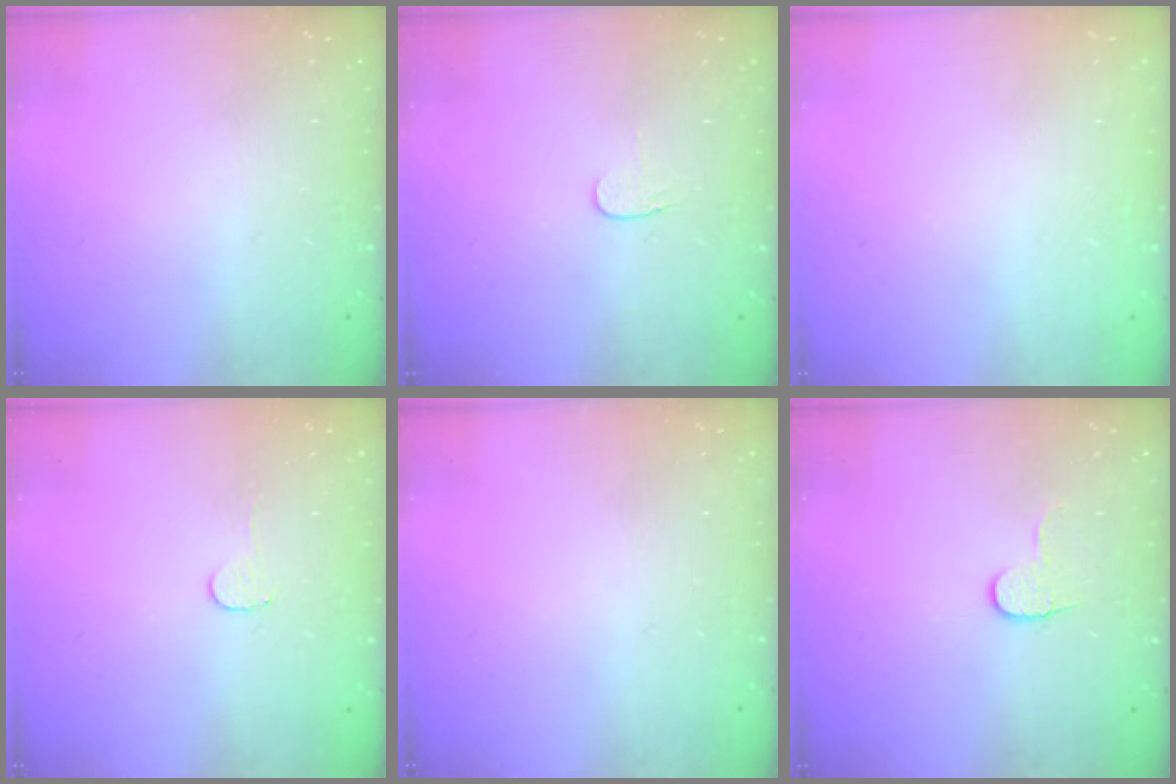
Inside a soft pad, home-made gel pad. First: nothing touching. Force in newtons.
{"total": 3.7, "press": 3.7, "slide": 0.4}
{"total": 0.6, "press": 0.5, "slide": 0.2}
{"total": 3.2, "press": 3.1, "slide": 0.3}
{"total": 0.0}
{"total": 4.9, "press": 4.9, "slide": 0.5}